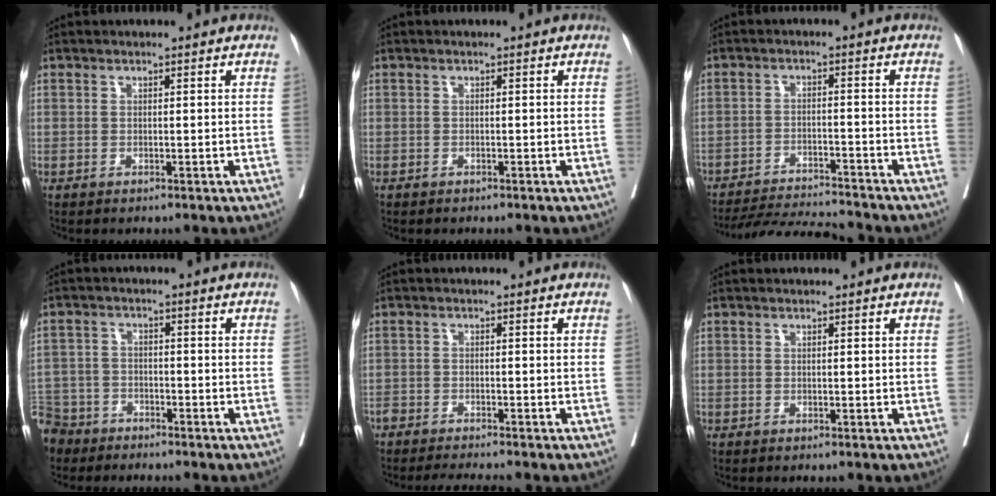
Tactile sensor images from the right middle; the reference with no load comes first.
{"total": 0.8, "force": [-0.7, 0.3, 0.2], "torque": [-0.011, -0.001, -0.013]}
{"total": 10.9, "force": [-10.6, -0.3, 2.5], "torque": [-0.034, -0.006, -0.168]}
{"total": 9.8, "force": [-7.5, 6.2, 1.7], "torque": [-0.067, 0.000, -0.141]}
{"total": 5.5, "force": [-5.1, -0.1, 2.0], "torque": [-0.022, -0.012, -0.083]}
{"total": 0.0}